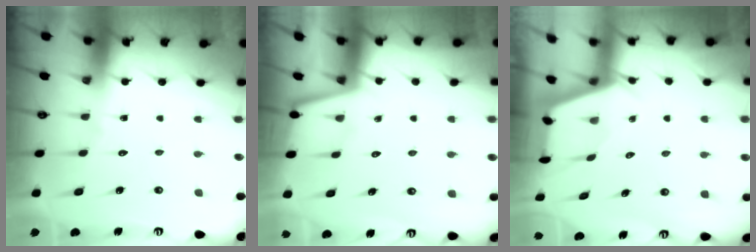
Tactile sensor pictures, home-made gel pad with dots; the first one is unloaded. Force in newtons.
{"total": 2.0, "press": 2.0, "slide": 0.3}
{"total": 2.5, "press": 2.5, "slide": 0.3}